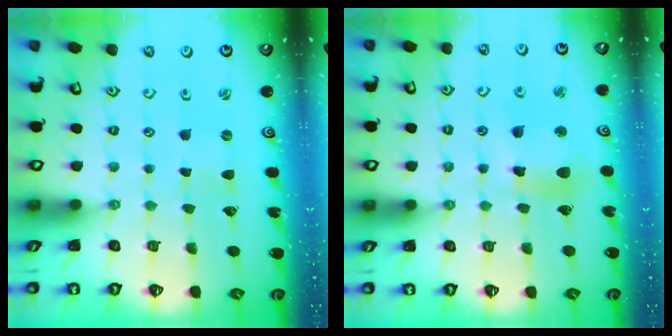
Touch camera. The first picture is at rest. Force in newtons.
{"total": 11.1, "press": 11.1, "slide": 1.3}